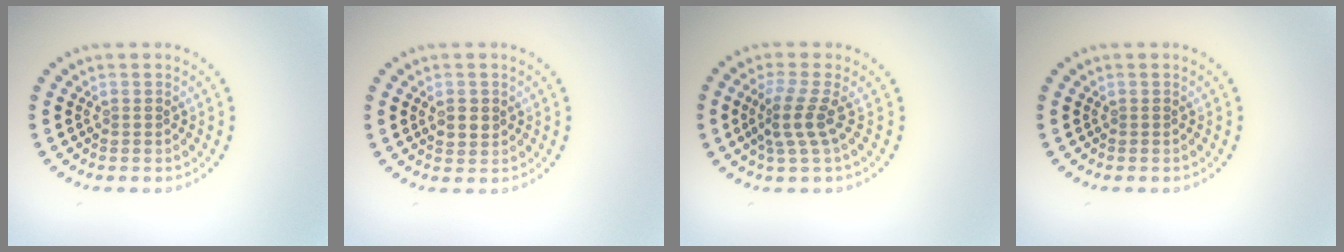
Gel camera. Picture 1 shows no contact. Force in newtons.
{"total": 1.6, "press": 1.6, "slide": 0.3}
{"total": 2.9, "press": 2.1, "slide": 2.0}
{"total": 0.0}